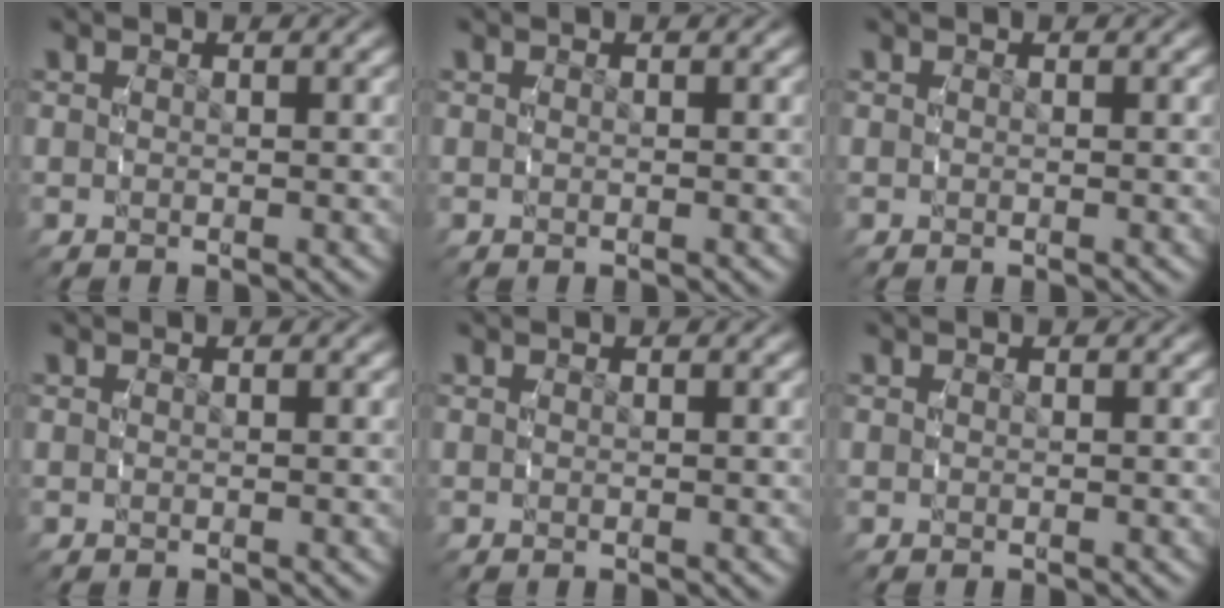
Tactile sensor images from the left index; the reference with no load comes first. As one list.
[{"total": 0.0}, {"total": 0.0}, {"total": 0.0}, {"total": 0.0}, {"total": 0.0}]